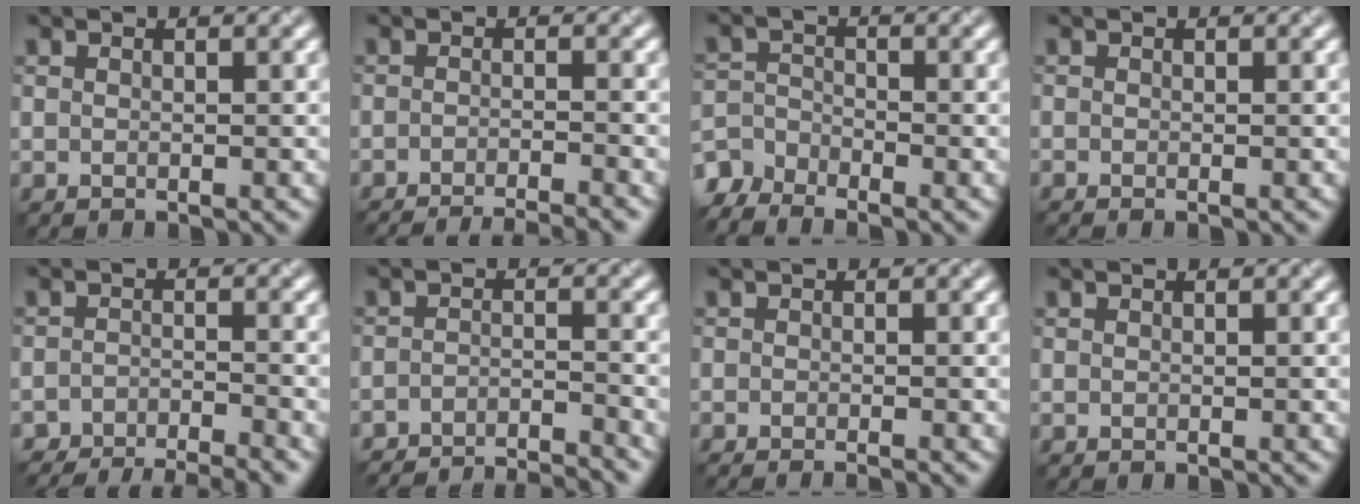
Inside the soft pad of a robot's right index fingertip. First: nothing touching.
{"total": 6.5, "force": [-5.8, 1.1, 2.7], "torque": [-0.026, -0.006, -0.078]}
{"total": 3.3, "force": [-3.0, 1.0, 0.6], "torque": [-0.013, -0.002, -0.066]}
{"total": 0.0}
{"total": 6.3, "force": [-6.0, 0.8, 1.8], "torque": [-0.032, -0.012, -0.096]}
{"total": 7.6, "force": [-7.3, 0.8, 1.9], "torque": [-0.028, -0.007, -0.112]}
{"total": 1.2, "force": [-1.0, -0.1, 0.7], "torque": [-0.013, -0.003, -0.016]}
{"total": 0.0}